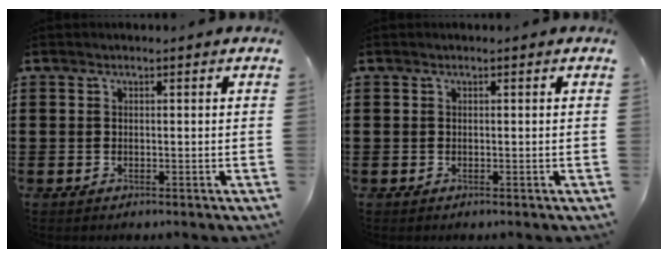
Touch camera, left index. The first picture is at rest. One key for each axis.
{"total": 0.0}